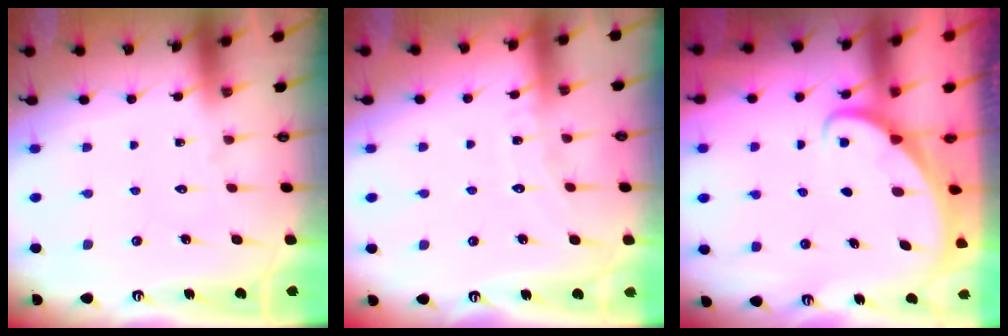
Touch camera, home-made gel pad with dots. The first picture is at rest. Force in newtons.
{"total": 5.1, "press": 5.0, "slide": 0.7}
{"total": 1.9, "press": 1.9, "slide": 0.1}